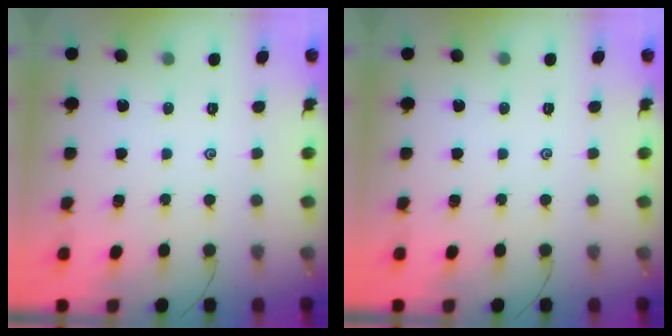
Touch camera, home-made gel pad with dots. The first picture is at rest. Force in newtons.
{"total": 0.0}